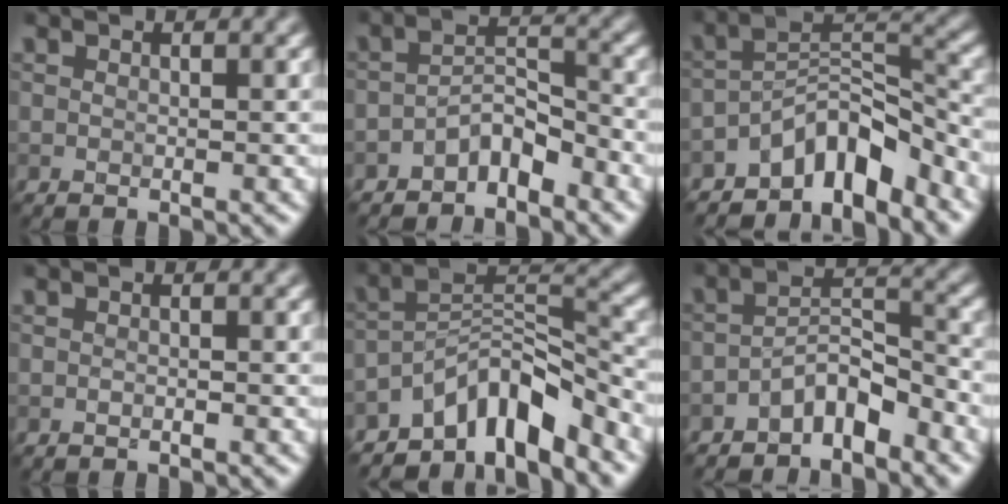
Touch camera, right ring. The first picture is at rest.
{"total": 3.5, "force": [-2.6, 1.3, 1.9], "torque": [-0.030, 0.015, -0.054]}
{"total": 6.7, "force": [-5.2, 2.4, 3.4], "torque": [-0.036, 0.009, -0.100]}
{"total": 0.0}
{"total": 7.5, "force": [-5.7, 2.4, 4.2], "torque": [-0.052, 0.005, -0.111]}
{"total": 4.1, "force": [-3.1, 1.4, 2.4], "torque": [-0.036, 0.015, -0.062]}